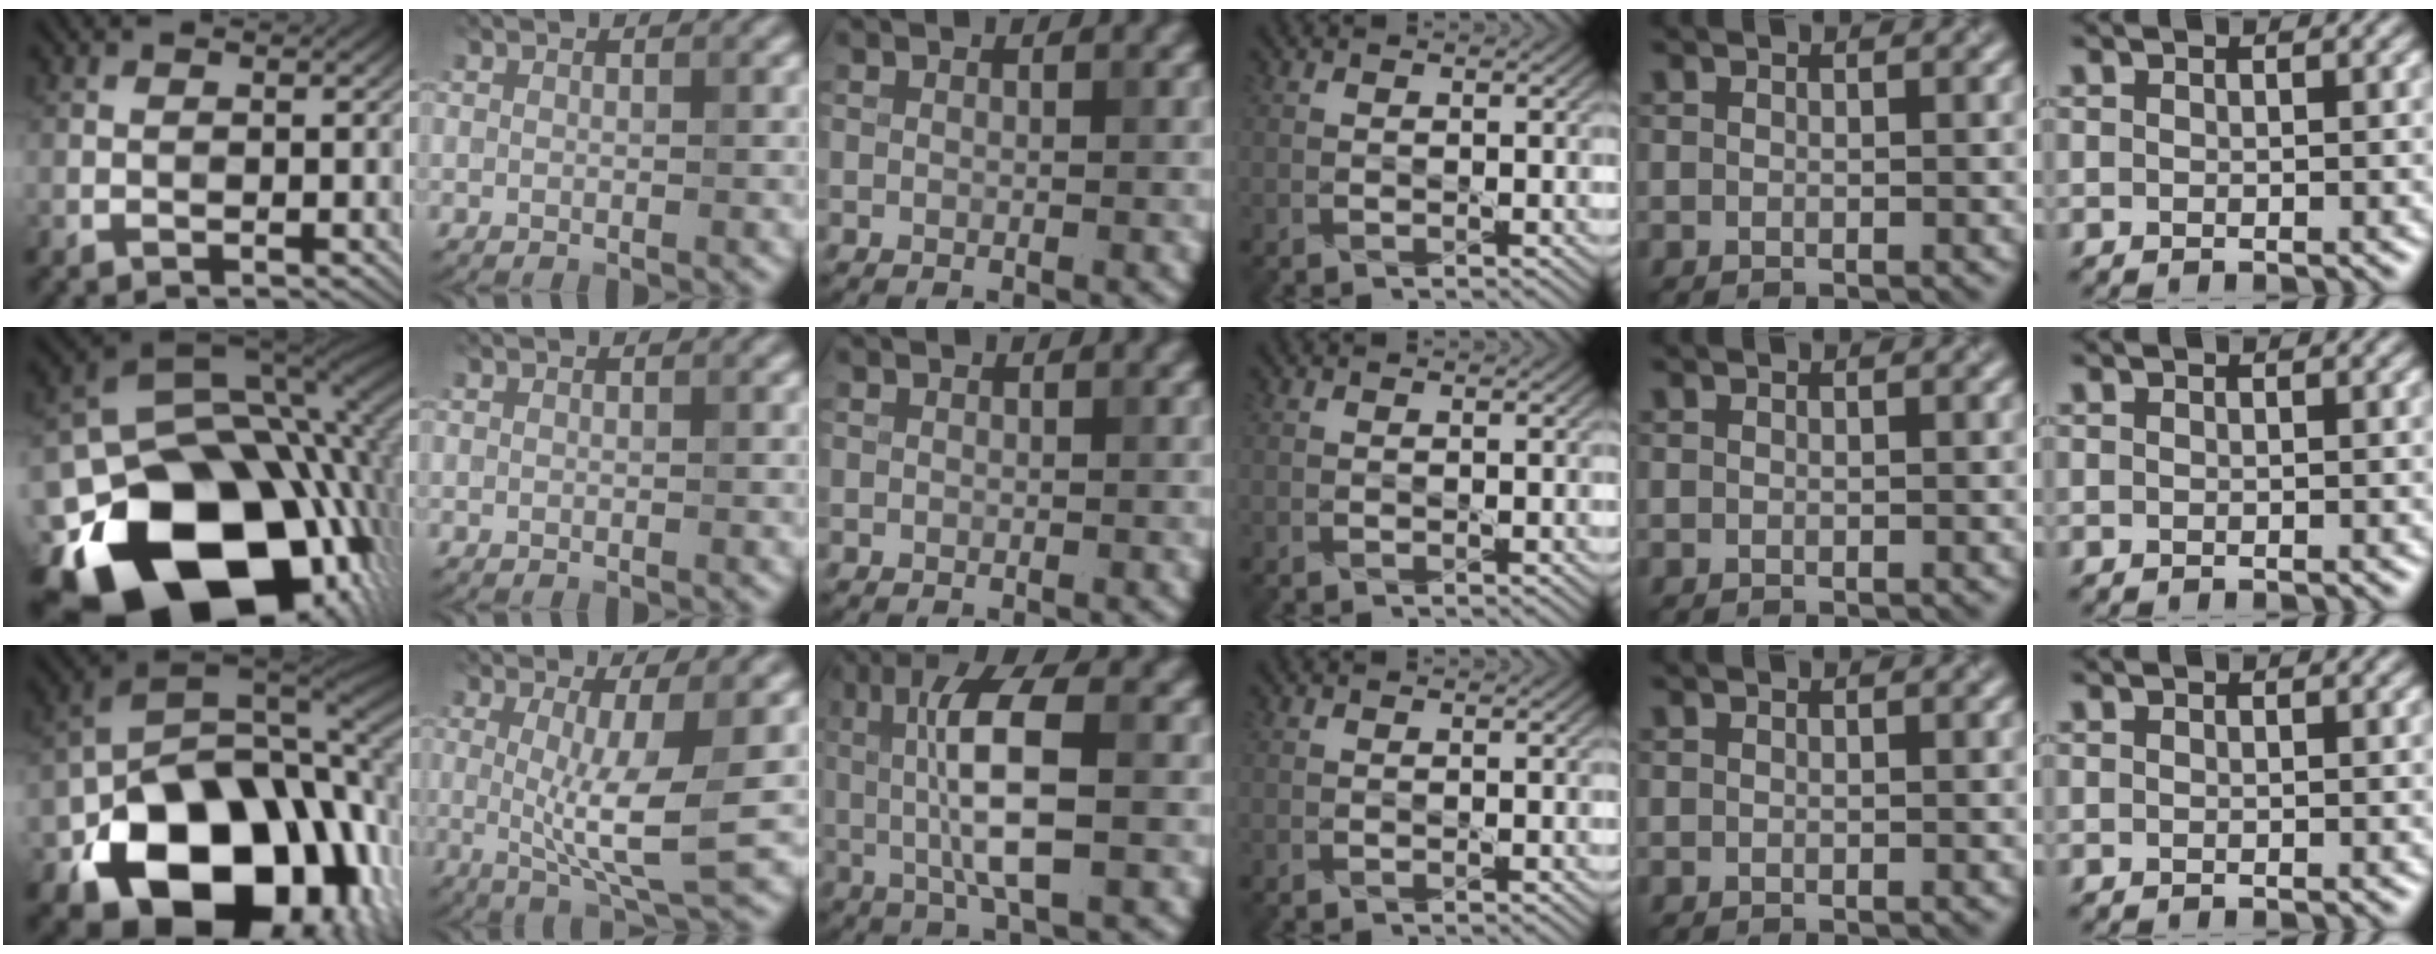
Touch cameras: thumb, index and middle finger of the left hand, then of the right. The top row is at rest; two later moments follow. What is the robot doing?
{"motion": "shake", "object": "tambourine"}